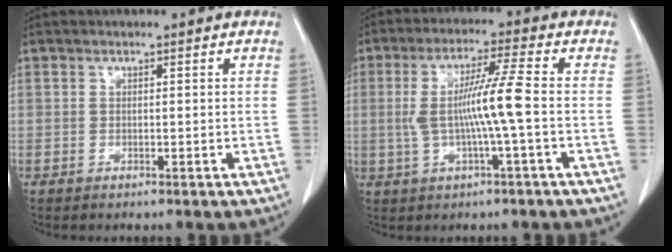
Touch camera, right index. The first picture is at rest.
{"total": 8.3, "force": [-0.5, -0.8, 8.2], "torque": [-0.162, 0.010, -0.007]}